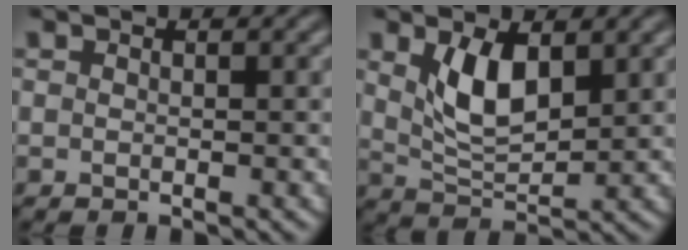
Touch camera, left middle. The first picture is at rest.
{"total": 4.8, "force": [1.5, 2.2, 4.0], "torque": [-0.091, -0.007, 0.031]}